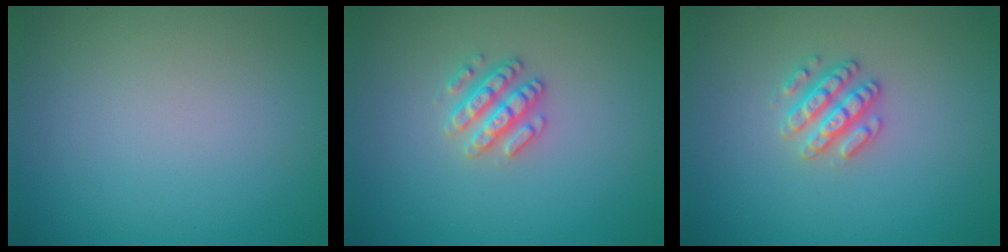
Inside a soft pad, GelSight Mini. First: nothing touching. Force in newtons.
{"total": 2.5, "press": 2.5, "slide": 0.4}
{"total": 2.6, "press": 2.6, "slide": 0.3}